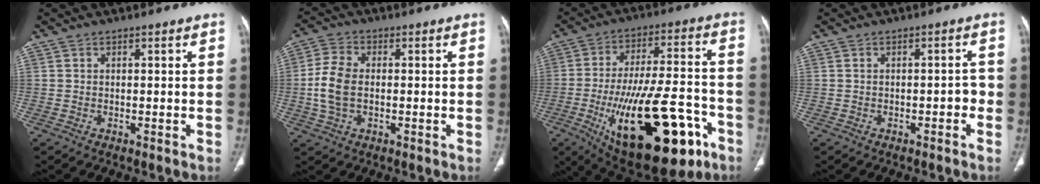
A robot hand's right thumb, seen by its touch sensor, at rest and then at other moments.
{"total": 7.8, "force": [-0.5, 5.0, 6.0], "torque": [-0.130, 0.013, -0.010]}
{"total": 28.6, "force": [-11.9, 11.6, 23.3], "torque": [-0.356, 0.038, -0.165]}
{"total": 2.1, "force": [-0.8, 1.1, 1.6], "torque": [-0.014, 0.013, -0.013]}